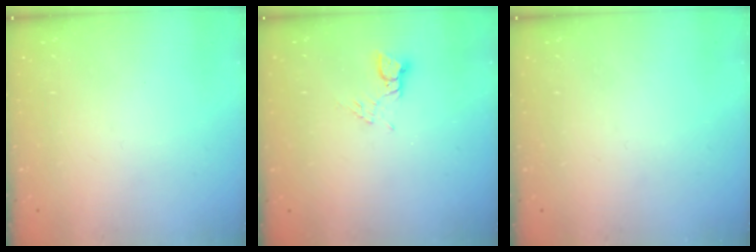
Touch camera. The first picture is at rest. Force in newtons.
{"total": 2.7, "press": 2.7, "slide": 0.2}
{"total": 0.0}